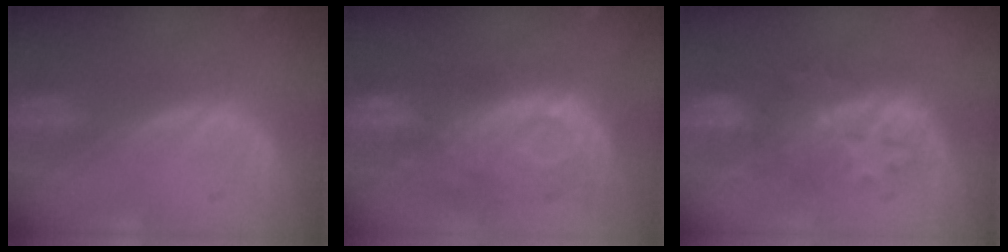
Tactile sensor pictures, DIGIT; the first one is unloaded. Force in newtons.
{"total": 10.6, "press": 9.9, "slide": 3.9}
{"total": 8.1, "press": 8.1, "slide": 0.9}